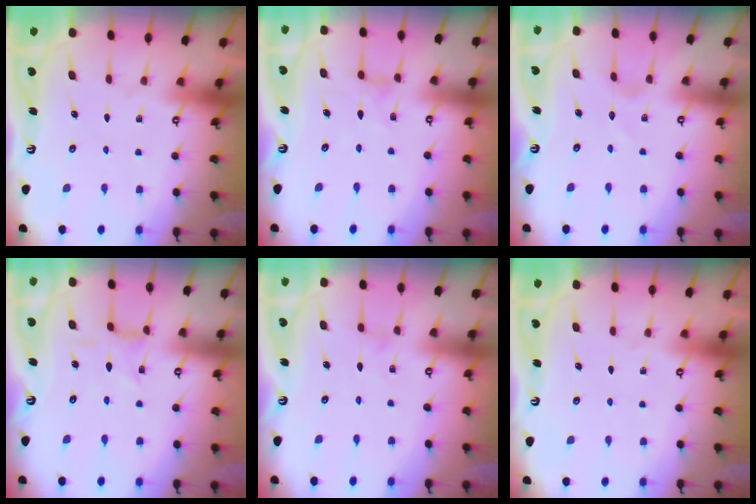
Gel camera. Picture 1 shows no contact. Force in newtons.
{"total": 1.6, "press": 1.6, "slide": 0.2}
{"total": 0.8, "press": 0.8, "slide": 0.1}
{"total": 1.5, "press": 1.5, "slide": 0.1}
{"total": 0.0}
{"total": 0.0}